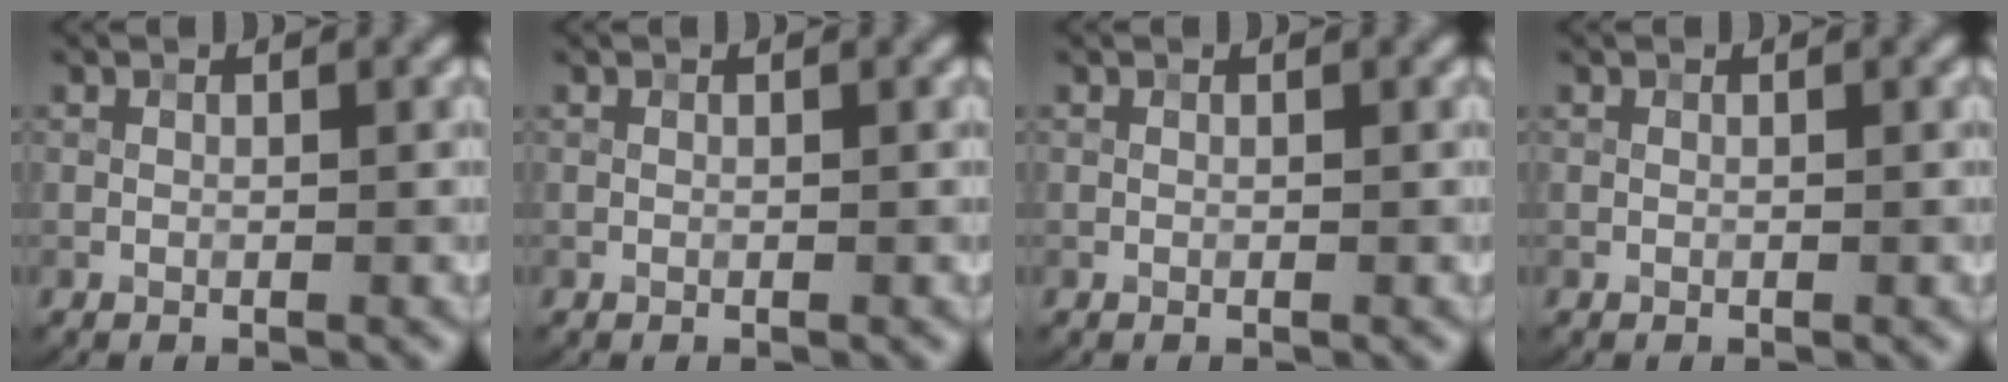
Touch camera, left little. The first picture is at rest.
{"total": 0.0}
{"total": 0.0}
{"total": 0.0}